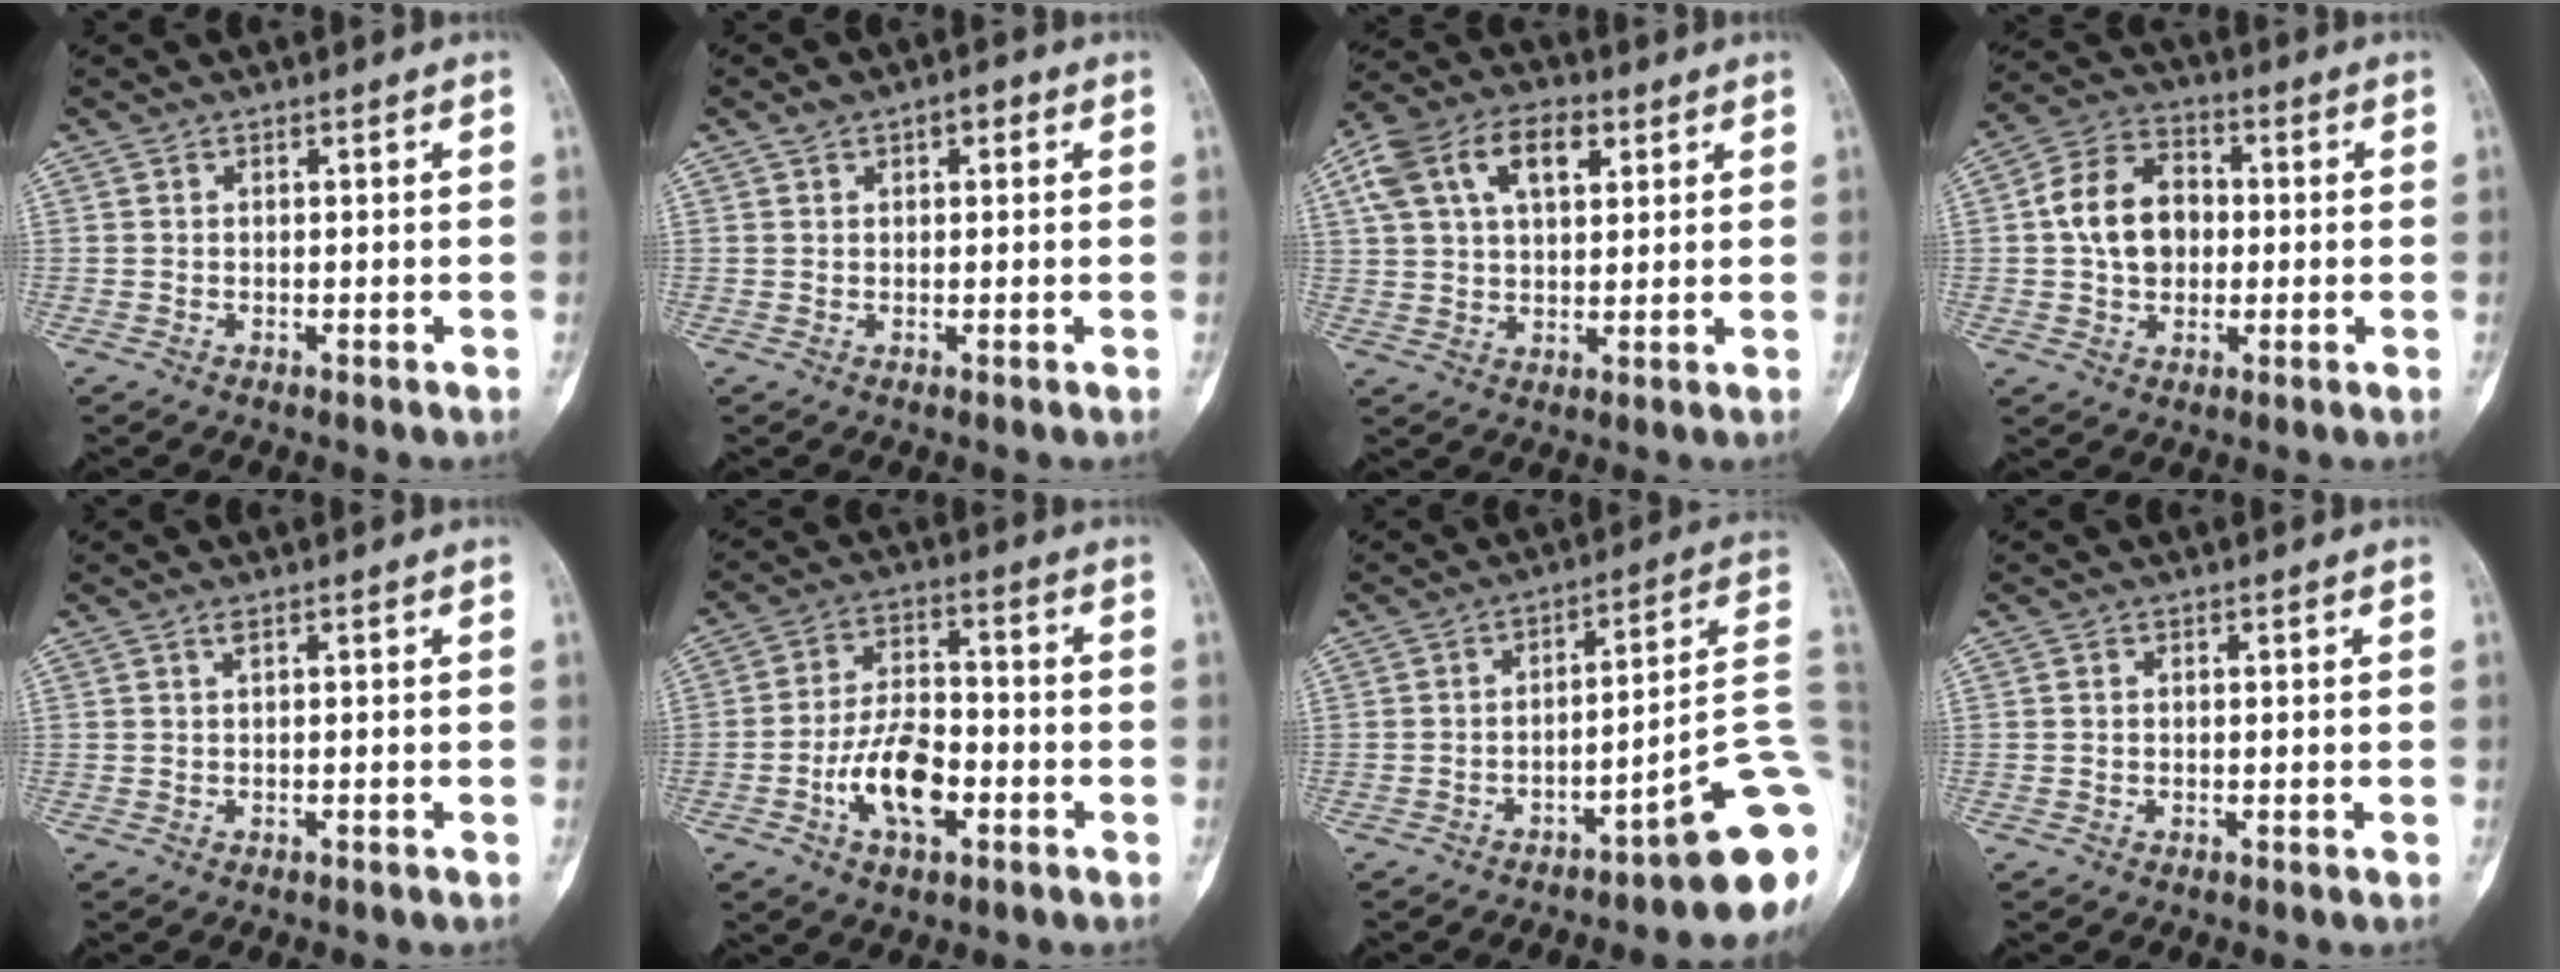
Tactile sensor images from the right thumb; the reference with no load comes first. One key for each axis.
{"total": 3.7, "fx": 1.6, "fy": 2.1, "fz": 2.6, "tx": -0.033, "ty": 0.012, "tz": 0.022}
{"total": 13.8, "fx": 5.3, "fy": 8.2, "fz": 9.7, "tx": -0.173, "ty": 0.013, "tz": 0.095}
{"total": 11.3, "fx": 0.5, "fy": 8.4, "fz": 7.5, "tx": -0.109, "ty": 0.023, "tz": 0.000}
{"total": 0.6, "fx": 0.0, "fy": 0.1, "fz": 0.6, "tx": -0.017, "ty": 0.002, "tz": 0.001}
{"total": 11.1, "fx": -3.8, "fy": 5.7, "fz": 8.7, "tx": -0.148, "ty": 0.028, "tz": -0.069}
{"total": 16.4, "fx": -6.6, "fy": 2.7, "fz": 14.8, "tx": -0.125, "ty": 0.073, "tz": -0.081}
{"total": 0.0}